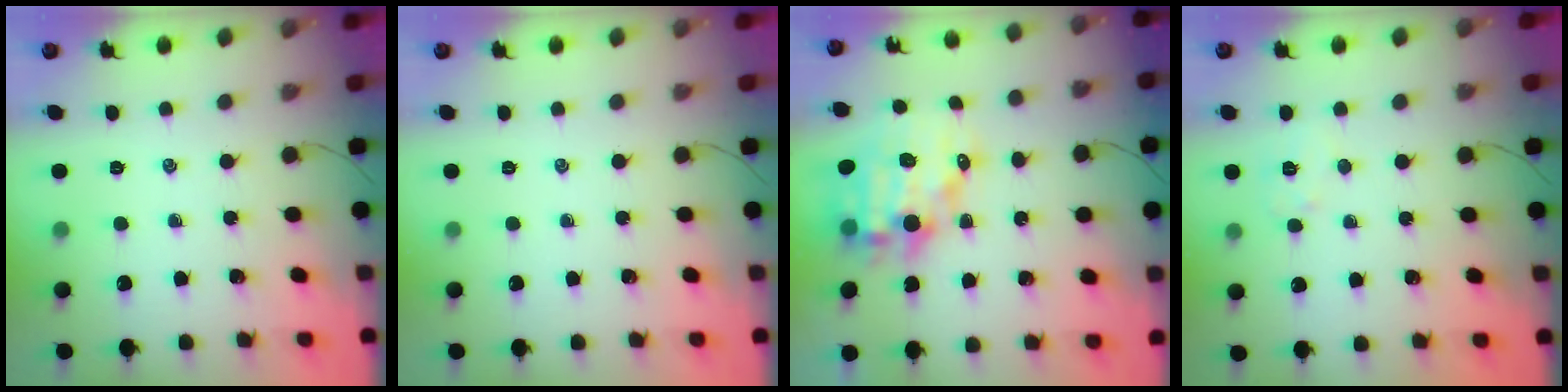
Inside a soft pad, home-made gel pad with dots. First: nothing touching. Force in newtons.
{"total": 0.0}
{"total": 13.6, "press": 13.2, "slide": 3.3}
{"total": 5.4, "press": 5.4, "slide": 0.6}